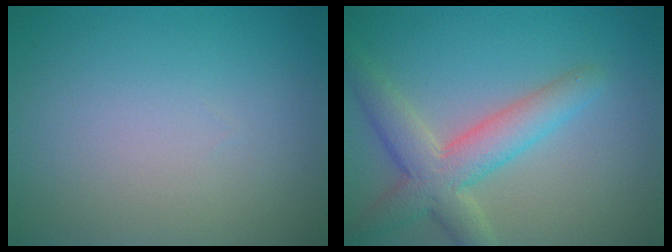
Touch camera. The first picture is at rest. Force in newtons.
{"total": 5.3, "press": 5.2, "slide": 0.3}